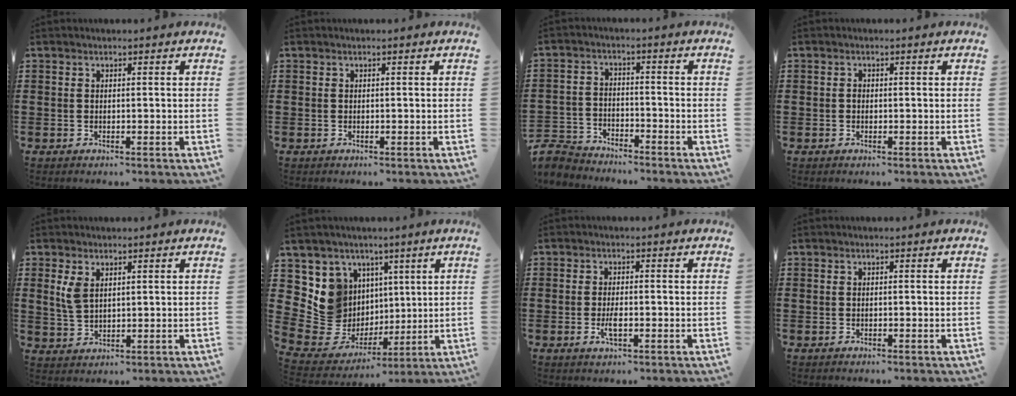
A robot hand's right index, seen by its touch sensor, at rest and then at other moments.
{"total": 0.0}
{"total": 4.8, "force": [-4.7, 1.1, 0.2], "torque": [-0.027, 0.001, -0.102]}
{"total": 0.6, "force": [-0.2, 0.5, 0.3], "torque": [-0.008, 0.001, -0.004]}
{"total": 3.3, "force": [1.5, 1.8, 2.2], "torque": [-0.049, 0.006, 0.028]}
{"total": 9.6, "force": [1.2, 9.3, 1.8], "torque": [-0.089, -0.032, 0.034]}
{"total": 2.8, "force": [-0.8, 0.7, 2.5], "torque": [-0.055, -0.007, -0.015]}
{"total": 0.0}